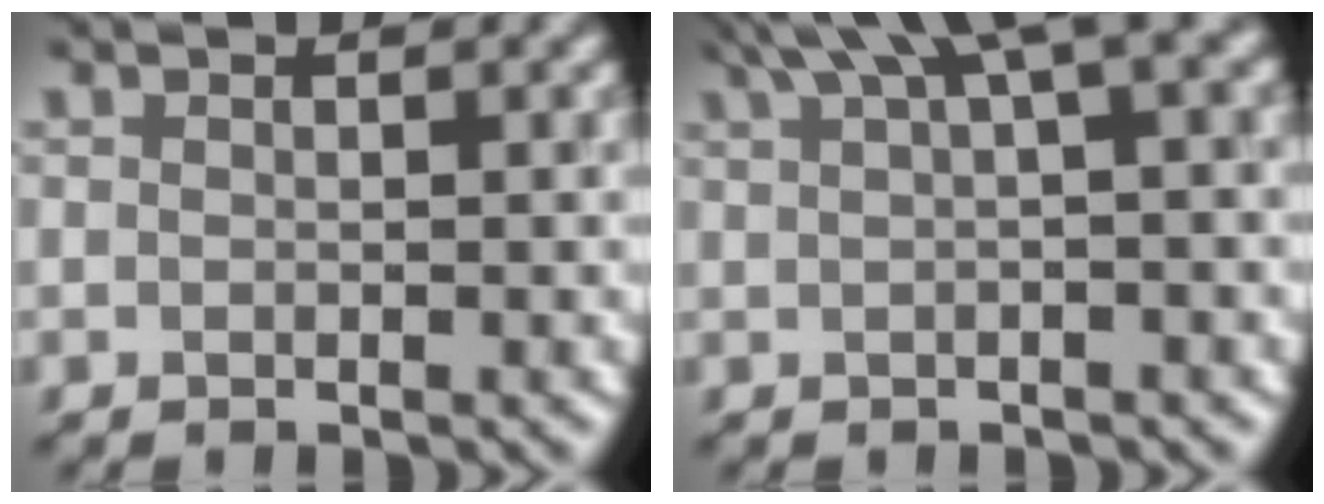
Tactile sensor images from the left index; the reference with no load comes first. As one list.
[{"total": 6.0, "force": [3.3, 1.1, 4.9], "torque": [-0.056, 0.023, 0.054]}]